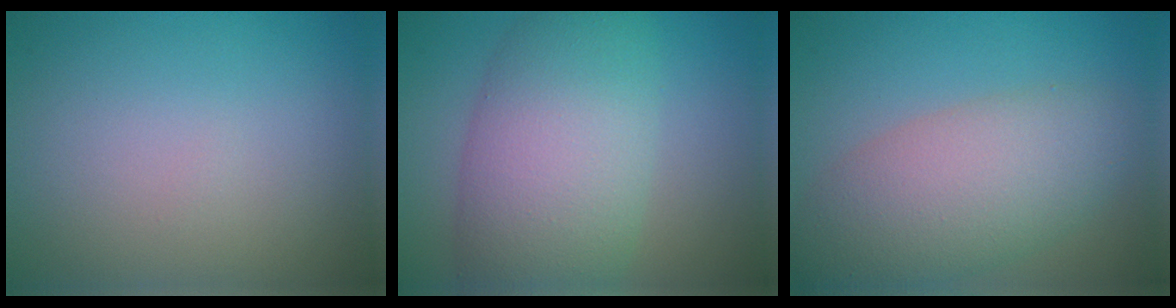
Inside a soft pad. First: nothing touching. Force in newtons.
{"total": 9.2, "press": 9.2, "slide": 0.3}
{"total": 6.6, "press": 6.6, "slide": 0.5}